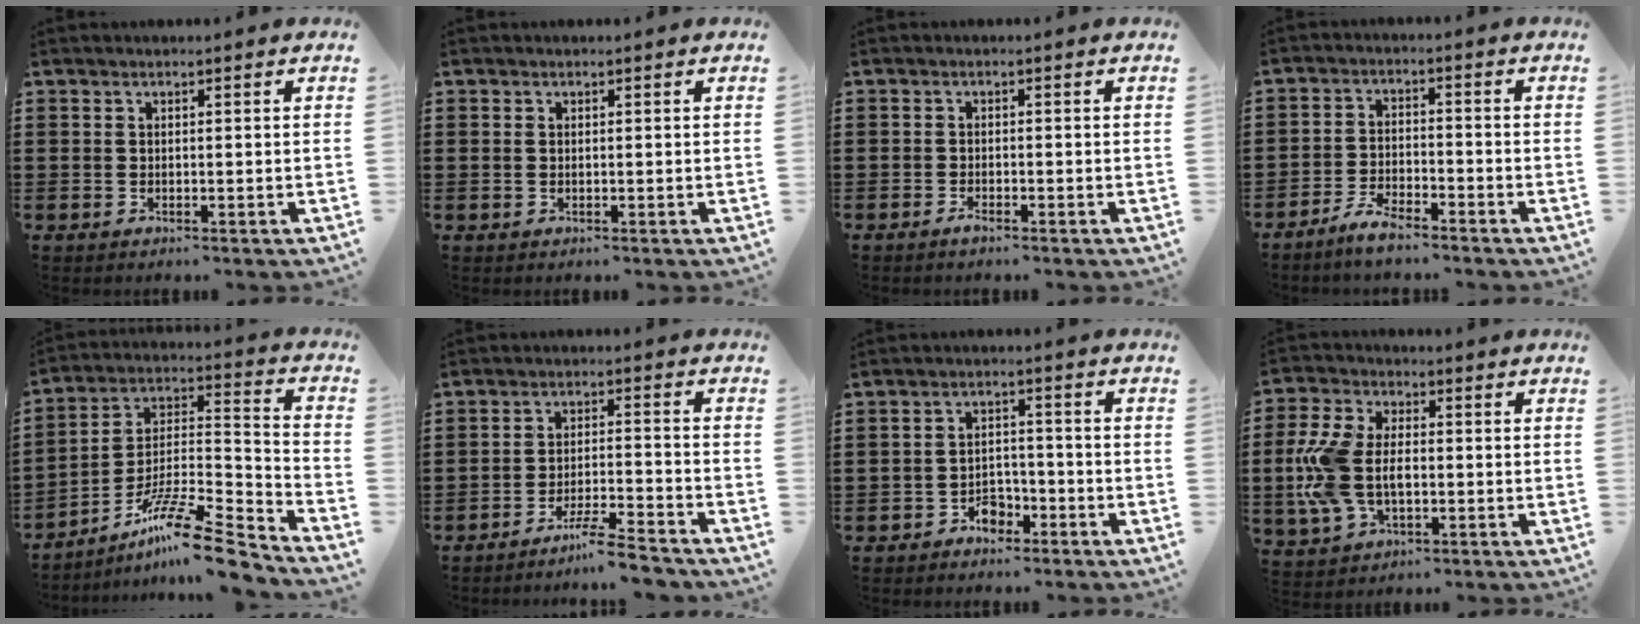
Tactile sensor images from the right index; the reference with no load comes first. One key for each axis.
{"total": 0.7, "fx": 0.0, "fy": 0.4, "fz": 0.5, "tx": -0.012, "ty": 0.002, "tz": 0.000}
{"total": 1.3, "fx": -1.1, "fy": 0.3, "fz": 0.6, "tx": -0.014, "ty": -0.005, "tz": -0.020}
{"total": 4.2, "fx": -3.8, "fy": 0.9, "fz": 1.4, "tx": -0.032, "ty": 0.010, "tz": -0.077}
{"total": 13.7, "fx": -10.5, "fy": 1.4, "fz": 8.7, "tx": -0.149, "ty": 0.024, "tz": -0.198}
{"total": 5.8, "fx": -5.2, "fy": 0.0, "fz": 2.7, "tx": -0.053, "ty": -0.009, "tz": -0.098}
{"total": 3.5, "fx": -2.8, "fy": 1.9, "fz": 1.1, "tx": -0.022, "ty": 0.009, "tz": -0.054}
{"total": 9.7, "fx": -1.0, "fy": 6.0, "fz": 7.5, "tx": -0.203, "ty": -0.006, "tz": -0.029}